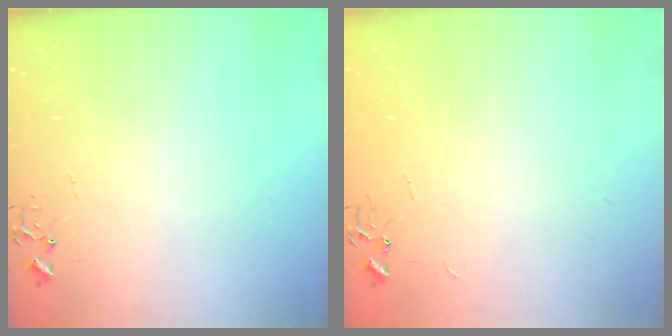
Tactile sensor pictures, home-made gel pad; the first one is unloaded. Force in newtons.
{"total": 1.8, "press": 1.8, "slide": 0.2}